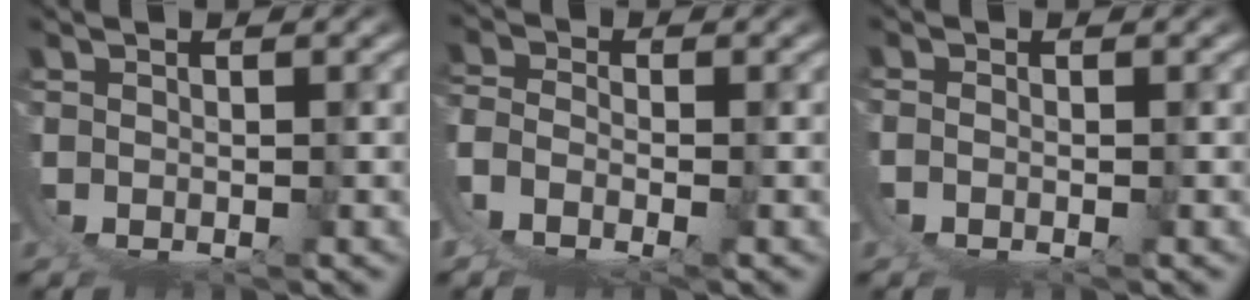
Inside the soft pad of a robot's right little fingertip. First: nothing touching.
{"total": 7.8, "force": [0.8, 6.8, 3.8], "torque": [-0.120, -0.022, 0.007]}
{"total": 1.7, "force": [0.0, 1.2, 1.2], "torque": [-0.034, -0.007, 0.003]}